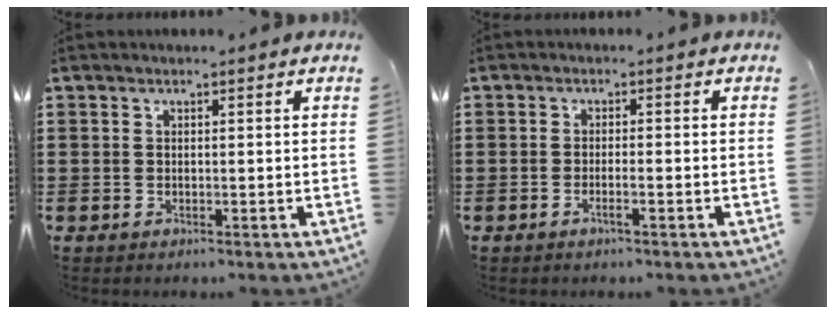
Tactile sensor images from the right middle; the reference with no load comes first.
{"total": 1.4, "force": [-0.9, 0.0, 1.1], "torque": [-0.017, -0.002, -0.016]}